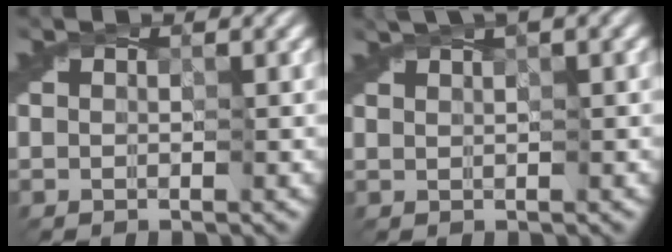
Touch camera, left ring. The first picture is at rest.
{"total": 2.6, "force": [1.4, 0.3, 2.1], "torque": [-0.032, 0.007, 0.018]}